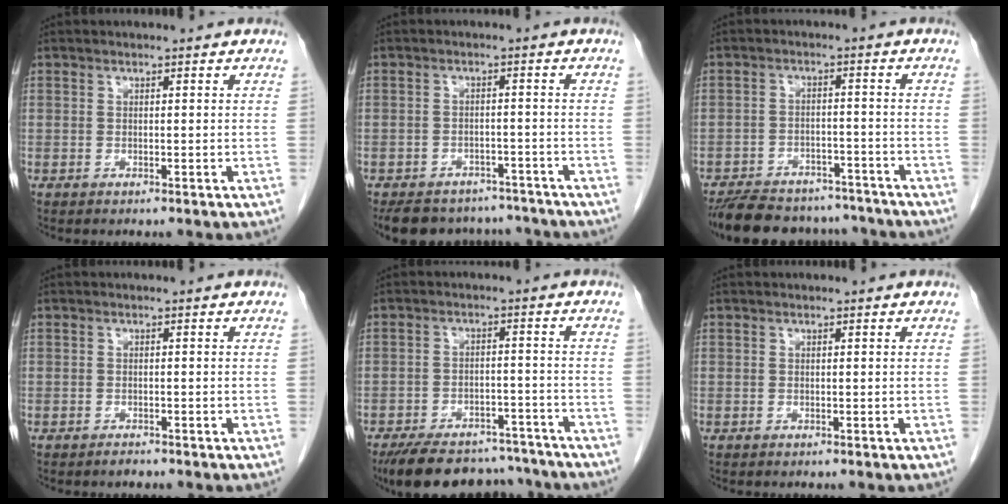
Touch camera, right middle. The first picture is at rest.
{"total": 12.0, "force": [-10.6, 4.9, 2.8], "torque": [-0.044, 0.010, -0.134]}
{"total": 16.0, "force": [-14.0, 5.5, 5.3], "torque": [-0.114, 0.000, -0.197]}
{"total": 0.9, "force": [-0.8, 0.2, 0.3], "torque": [-0.007, -0.001, -0.011]}
{"total": 16.1, "force": [-14.0, 5.8, 5.5], "torque": [-0.106, 0.006, -0.194]}
{"total": 0.0}